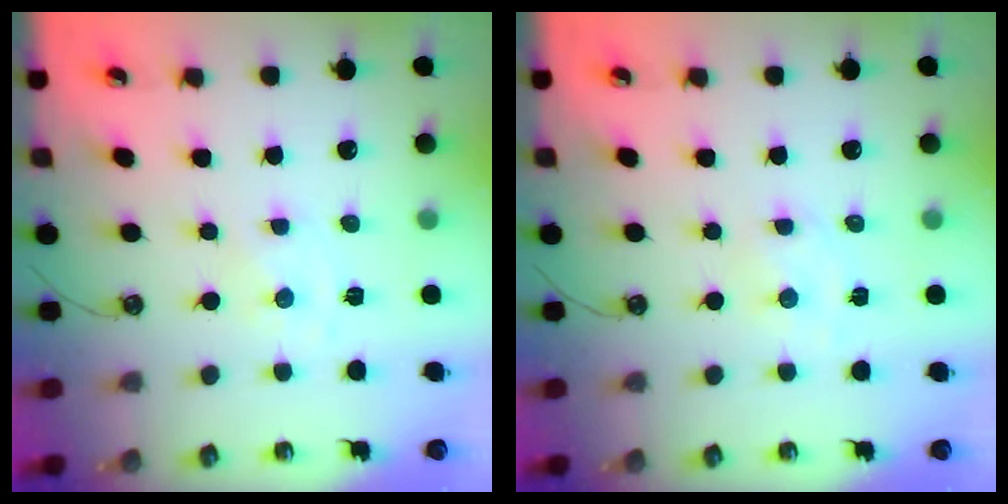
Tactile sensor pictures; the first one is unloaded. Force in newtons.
{"total": 1.5, "press": 1.5, "slide": 0.3}